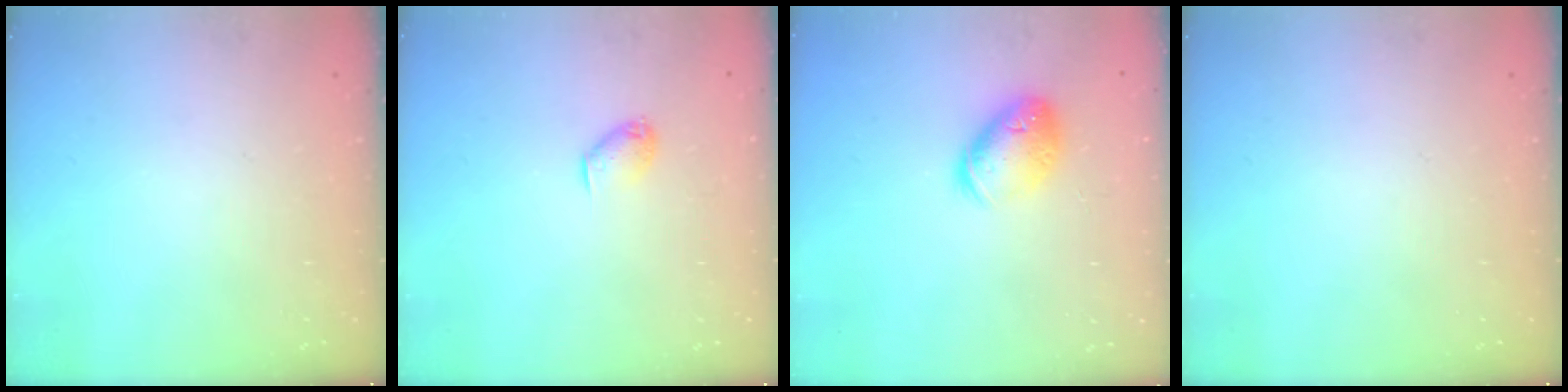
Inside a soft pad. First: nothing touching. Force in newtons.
{"total": 5.9, "press": 5.9, "slide": 0.7}
{"total": 12.7, "press": 12.6, "slide": 1.9}
{"total": 0.0}